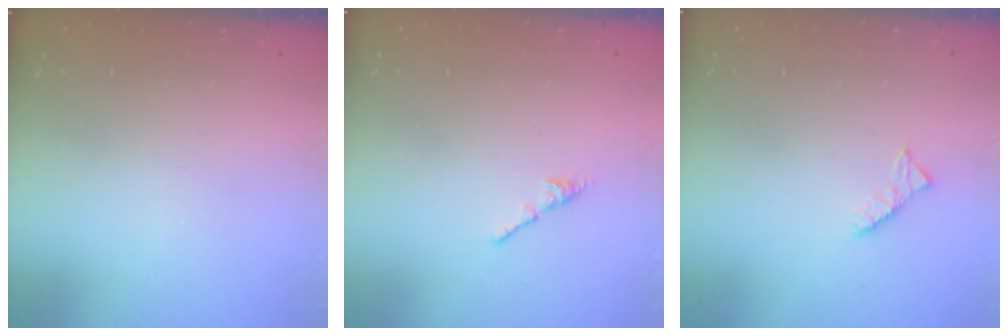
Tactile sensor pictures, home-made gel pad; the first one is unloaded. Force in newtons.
{"total": 2.7, "press": 2.7, "slide": 0.7}
{"total": 2.6, "press": 2.6, "slide": 0.4}